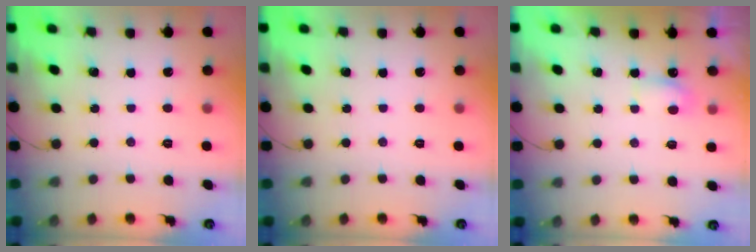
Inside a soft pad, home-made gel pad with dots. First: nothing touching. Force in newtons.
{"total": 0.0}
{"total": 3.7, "press": 3.6, "slide": 1.1}